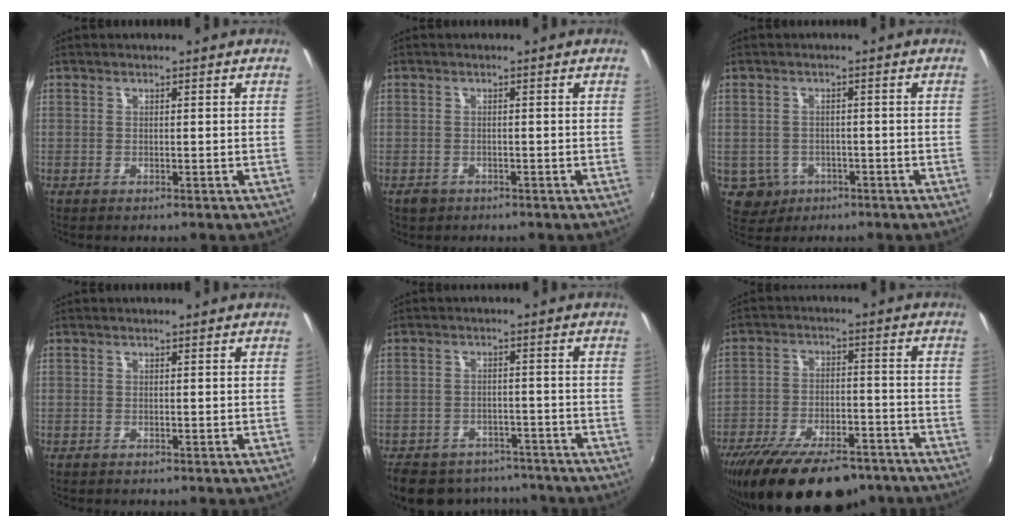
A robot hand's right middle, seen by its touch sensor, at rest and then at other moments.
{"total": 2.0, "force": [-1.2, 1.6, 0.5], "torque": [-0.015, -0.003, -0.017]}
{"total": 5.0, "force": [-1.9, 4.4, 1.2], "torque": [-0.036, 0.001, -0.021]}
{"total": 0.5, "force": [-0.5, 0.3, 0.0], "torque": [-0.003, -0.003, -0.009]}
{"total": 16.8, "force": [-13.3, 8.4, 5.9], "torque": [-0.147, 0.010, -0.177]}
{"total": 20.6, "force": [-15.8, 7.6, 10.9], "torque": [-0.209, -0.031, -0.233]}